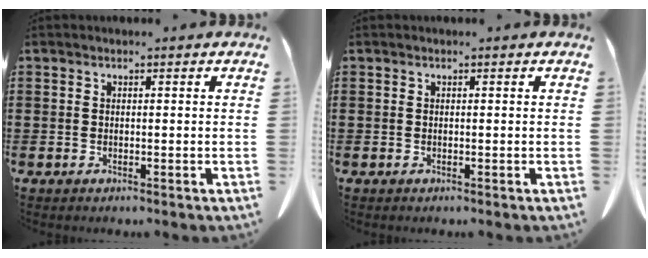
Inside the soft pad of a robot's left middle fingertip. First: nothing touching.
{"total": 0.0}